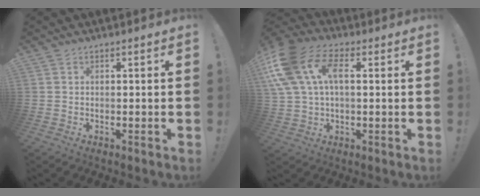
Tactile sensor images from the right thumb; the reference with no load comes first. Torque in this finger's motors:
{"motor_torque": [1.30, 2.17, 0.37, 0.17, 0.20]}